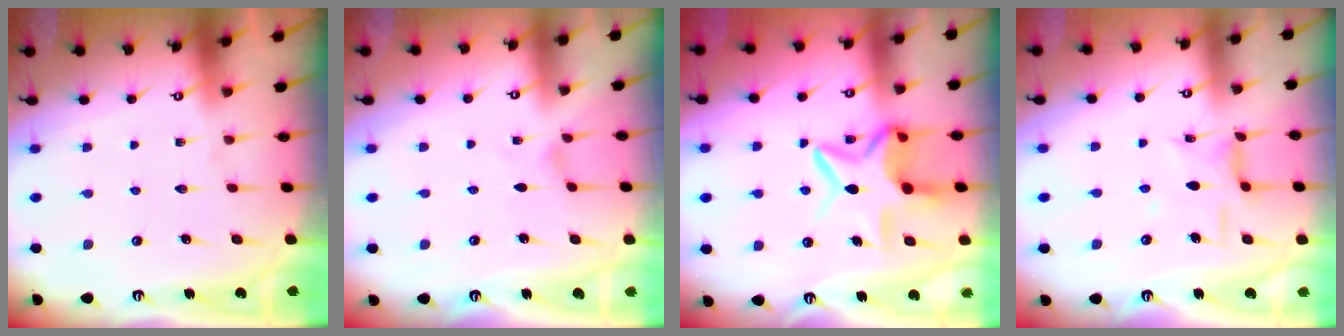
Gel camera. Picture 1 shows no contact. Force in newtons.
{"total": 0.0}
{"total": 10.5, "press": 10.4, "slide": 1.0}
{"total": 8.6, "press": 8.5, "slide": 0.5}